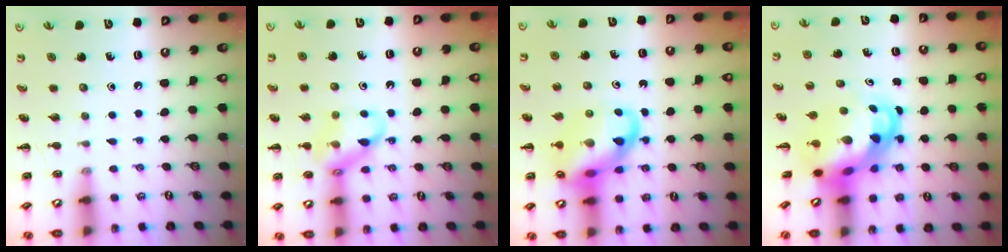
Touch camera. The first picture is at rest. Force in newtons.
{"total": 13.7, "press": 13.5, "slide": 2.1}
{"total": 15.3, "press": 15.0, "slide": 3.0}
{"total": 6.1, "press": 5.9, "slide": 1.4}